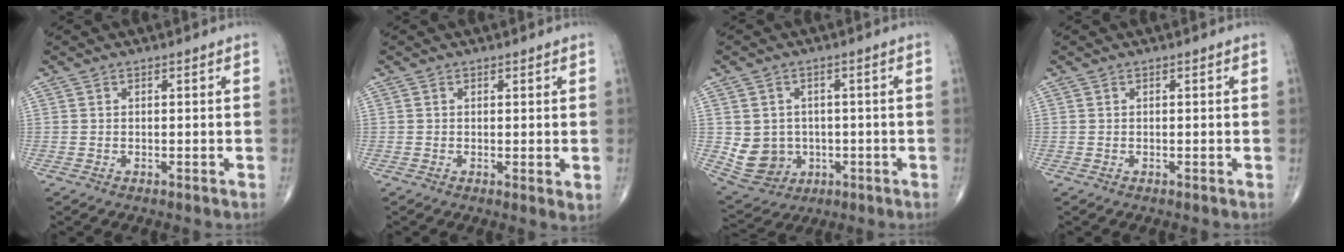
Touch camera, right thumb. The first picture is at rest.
{"total": 1.7, "force": [0.2, 0.5, 1.6], "torque": [-0.028, -0.009, 0.002]}
{"total": 8.2, "force": [-0.7, 7.6, 3.1], "torque": [-0.031, 0.007, 0.007]}
{"total": 0.0}